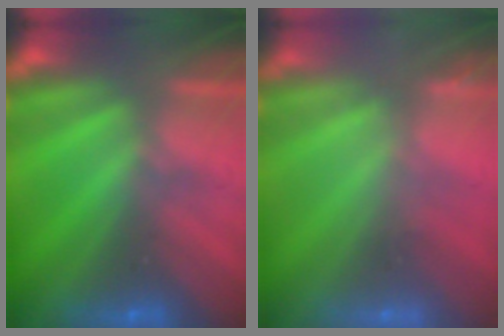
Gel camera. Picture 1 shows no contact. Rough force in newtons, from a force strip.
{"total": 2.4}